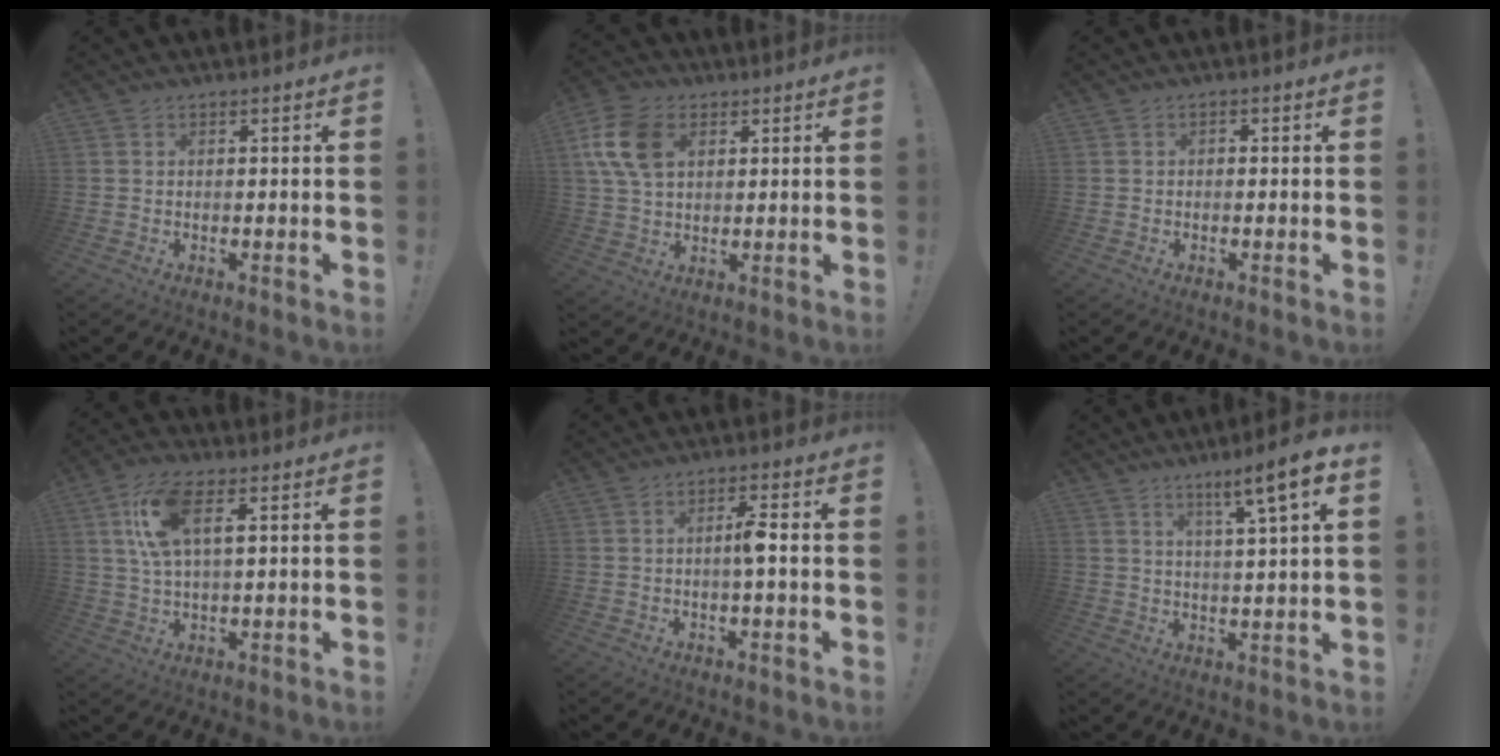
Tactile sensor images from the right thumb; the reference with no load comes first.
{"total": 12.9, "force": [4.0, 8.8, 8.6], "torque": [-0.174, 0.005, 0.077]}
{"total": 1.0, "force": [-0.8, 0.5, 0.2], "torque": [-0.003, 0.004, -0.016]}
{"total": 11.7, "force": [4.2, 5.1, 9.6], "torque": [-0.185, -0.002, 0.076]}
{"total": 5.2, "force": [-0.4, 0.6, 5.2], "torque": [-0.085, 0.001, -0.011]}
{"total": 9.2, "force": [4.8, -0.2, 7.9], "torque": [-0.110, -0.030, 0.064]}